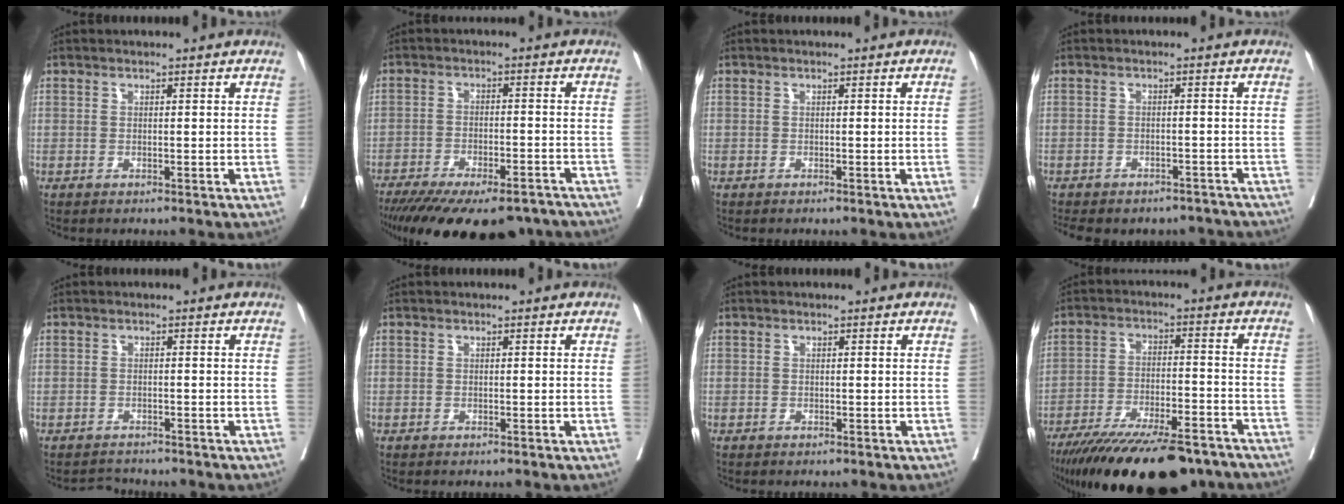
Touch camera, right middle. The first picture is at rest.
{"total": 21.0, "force": [-17.0, 6.5, 10.3], "torque": [-0.180, -0.028, -0.233]}
{"total": 0.8, "force": [0.0, -0.3, 0.7], "torque": [-0.005, 0.001, 0.001]}
{"total": 10.6, "force": [-9.1, 4.7, 2.8], "torque": [-0.058, 0.006, -0.107]}
{"total": 1.9, "force": [-1.8, 0.5, -0.5], "torque": [0.007, -0.007, -0.029]}
{"total": 0.0}
{"total": 0.0}
{"total": 22.2, "force": [-18.0, 5.1, 11.9], "torque": [-0.176, -0.022, -0.270]}